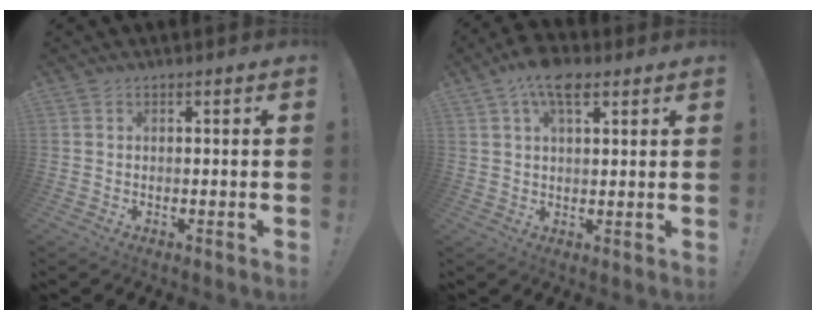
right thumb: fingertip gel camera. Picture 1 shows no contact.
{"total": 8.8, "force": [4.9, 3.9, 6.2], "torque": [-0.109, -0.012, 0.089]}